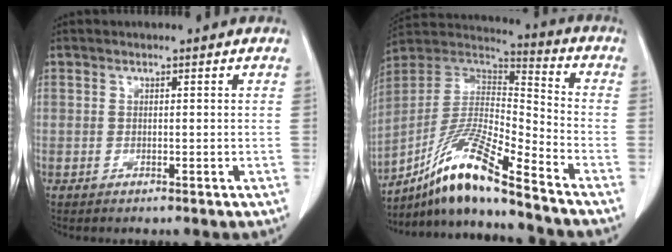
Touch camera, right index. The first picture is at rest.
{"total": 15.4, "force": [-11.4, 0.4, 10.4], "torque": [-0.203, 0.007, -0.208]}